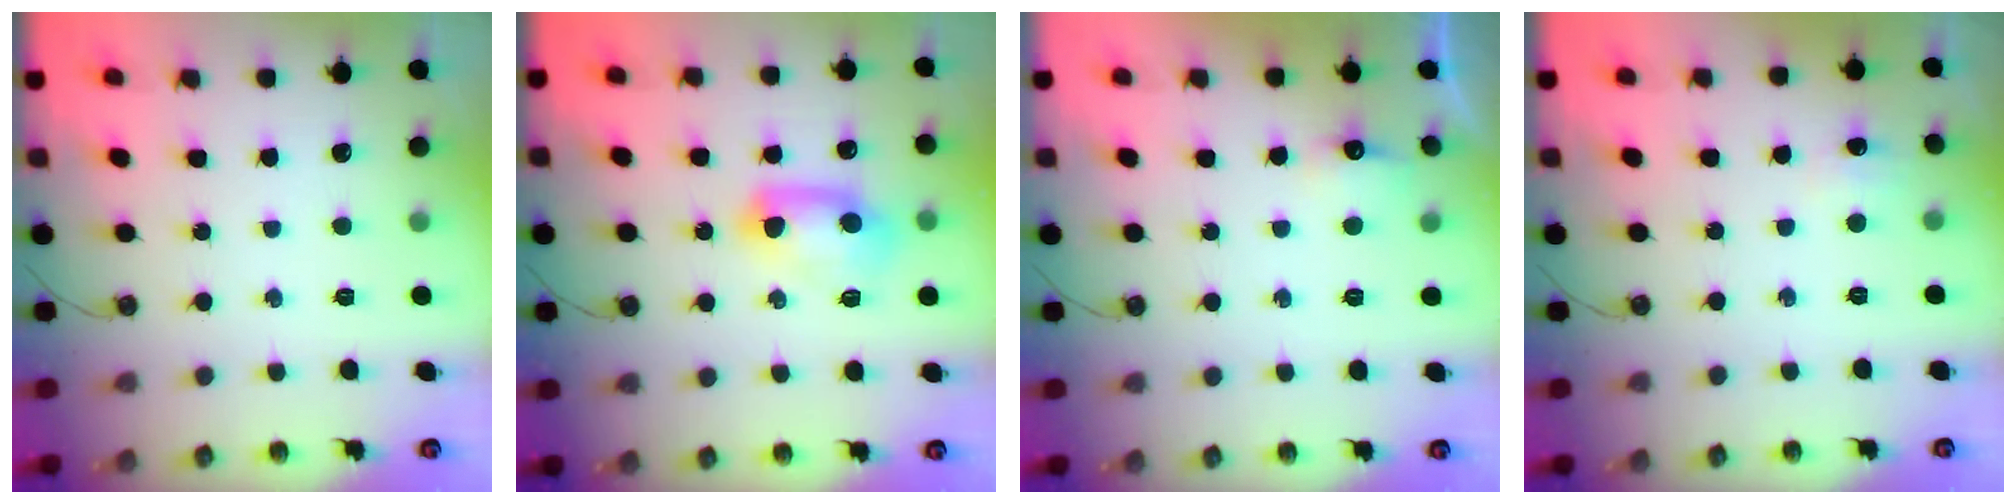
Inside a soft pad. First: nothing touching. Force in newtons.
{"total": 16.3, "press": 11.7, "slide": 11.3}
{"total": 5.2, "press": 5.1, "slide": 1.0}
{"total": 4.7, "press": 4.7, "slide": 0.6}